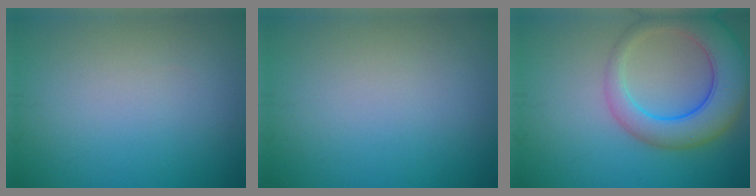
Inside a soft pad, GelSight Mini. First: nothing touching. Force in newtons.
{"total": 0.0}
{"total": 7.3, "press": 7.3, "slide": 0.5}